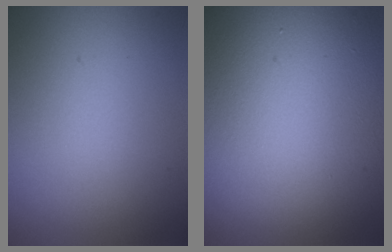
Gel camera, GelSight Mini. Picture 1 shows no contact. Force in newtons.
{"total": 16.3, "press": 16.3, "slide": 0.8}